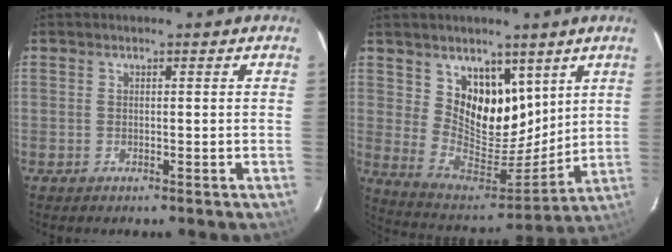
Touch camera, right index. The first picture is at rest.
{"total": 13.7, "force": [7.5, 9.3, 6.8], "torque": [-0.119, -0.029, 0.147]}